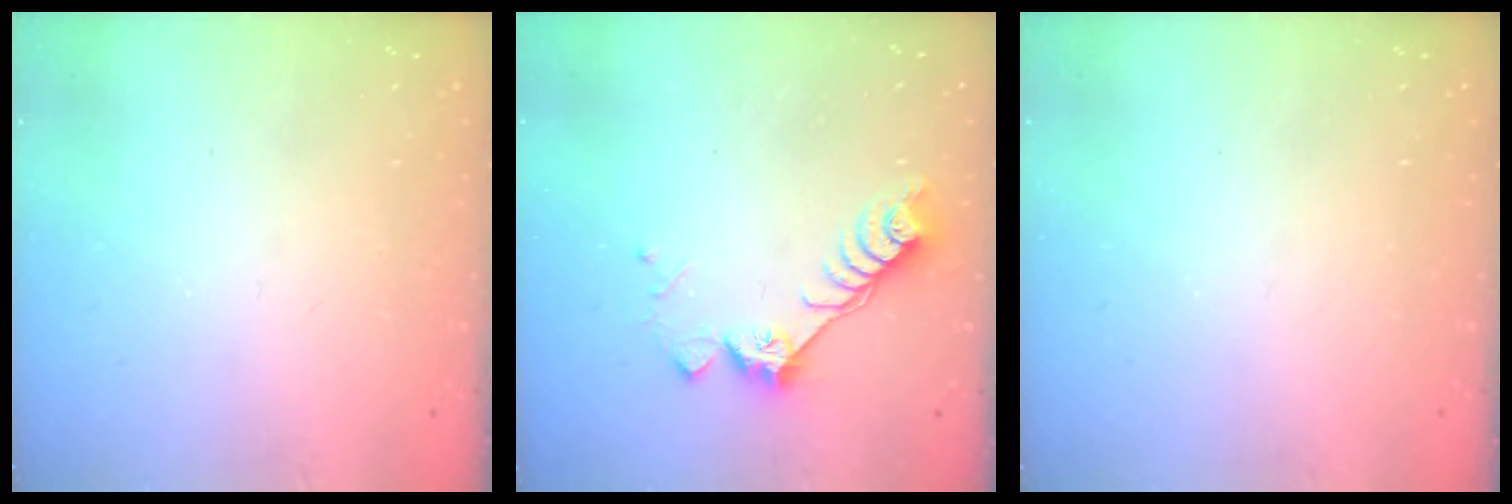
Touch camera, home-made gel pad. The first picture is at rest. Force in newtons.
{"total": 9.8, "press": 9.7, "slide": 1.1}
{"total": 0.0}